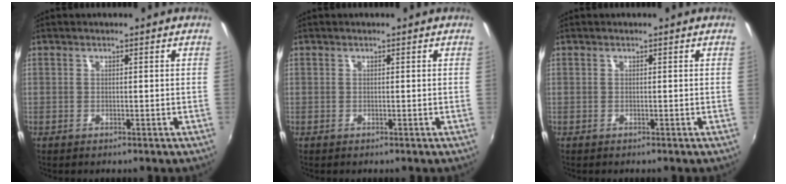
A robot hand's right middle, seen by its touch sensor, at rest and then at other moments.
{"total": 0.0}
{"total": 0.0}